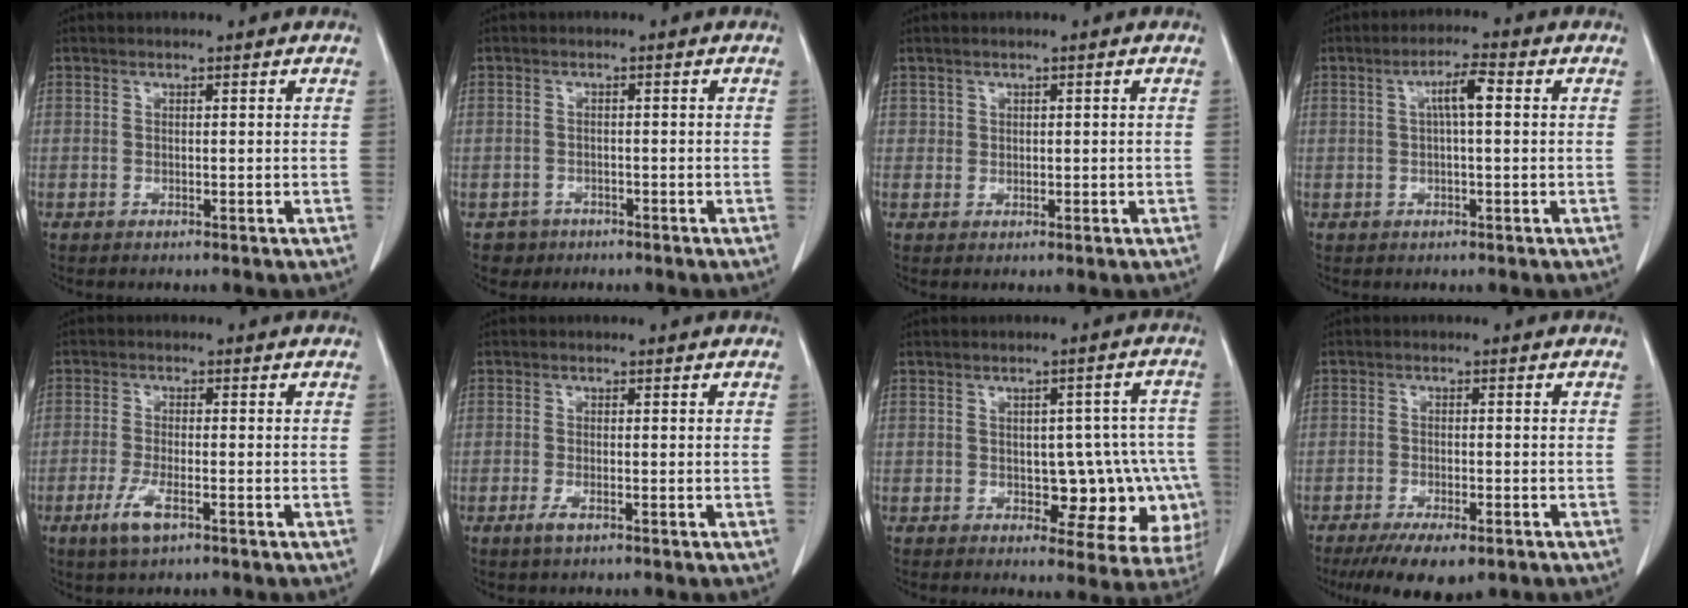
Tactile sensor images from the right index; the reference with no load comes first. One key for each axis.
{"total": 2.4, "fx": -1.4, "fy": 1.9, "fz": -0.4, "tx": 0.005, "ty": 0.010, "tz": -0.025}
{"total": 1.1, "fx": 0.4, "fy": 1.0, "fz": 0.1, "tx": 0.007, "ty": 0.000, "tz": 0.005}
{"total": 4.3, "fx": 0.8, "fy": 0.6, "fz": 4.2, "tx": -0.075, "ty": 0.012, "tz": 0.011}
{"total": 4.5, "fx": -2.4, "fy": 1.0, "fz": 3.6, "tx": -0.080, "ty": -0.006, "tz": -0.044}
{"total": 1.8, "fx": -1.1, "fy": 0.4, "fz": 1.4, "tx": -0.028, "ty": -0.003, "tz": -0.019}
{"total": 12.6, "fx": -2.5, "fy": 6.6, "fz": 10.5, "tx": -0.085, "ty": 0.025, "tz": -0.018}
{"total": 8.0, "fx": -5.5, "fy": 2.8, "fz": 5.1, "tx": -0.074, "ty": -0.012, "tz": -0.085}